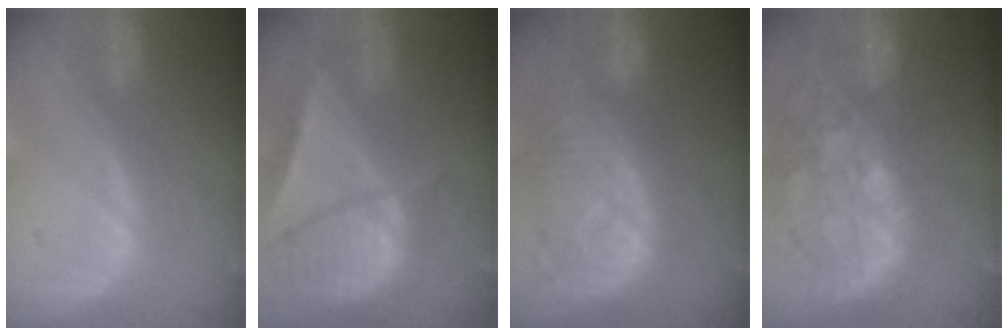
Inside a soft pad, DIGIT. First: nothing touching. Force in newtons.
{"total": 9.5, "press": 8.1, "slide": 4.9}
{"total": 10.9, "press": 9.7, "slide": 4.9}
{"total": 12.8, "press": 10.5, "slide": 7.3}